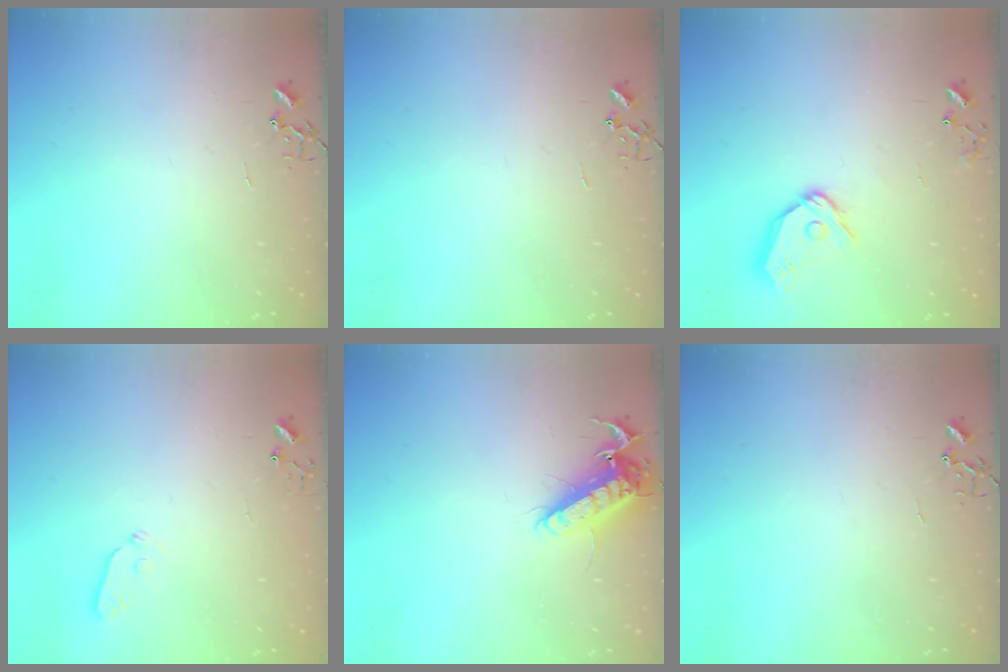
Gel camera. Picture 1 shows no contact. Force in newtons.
{"total": 0.0}
{"total": 12.2, "press": 12.1, "slide": 1.5}
{"total": 3.9, "press": 3.8, "slide": 0.8}
{"total": 12.3, "press": 12.1, "slide": 1.8}
{"total": 0.0}